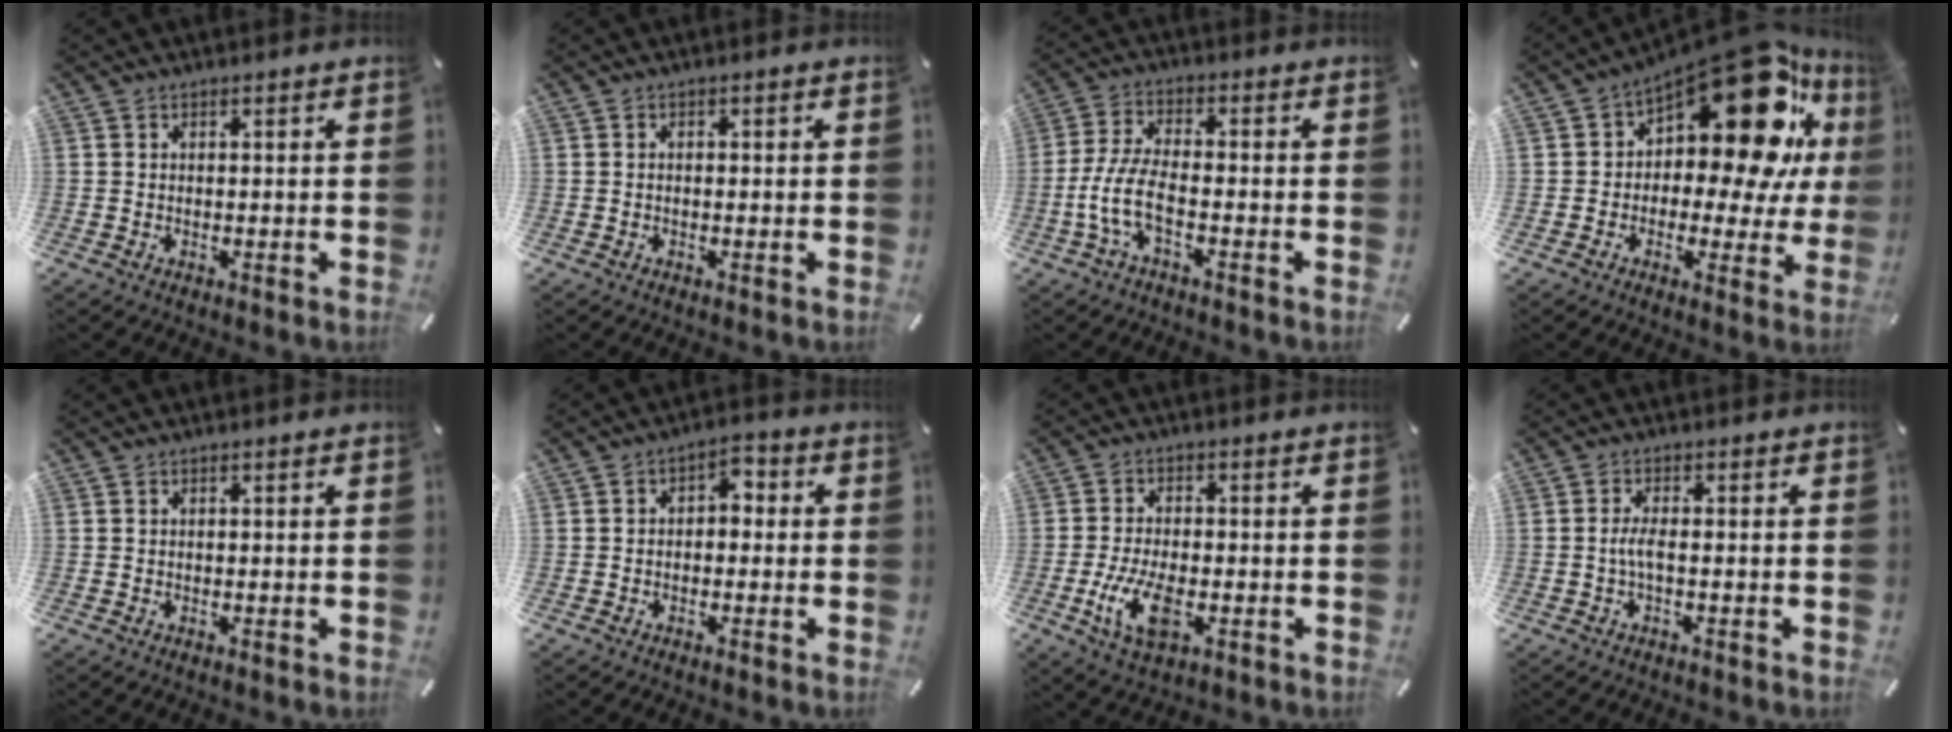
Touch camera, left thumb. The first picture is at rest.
{"total": 0.6, "force": [-0.3, 0.3, 0.5], "torque": [-0.009, 0.000, -0.005]}
{"total": 7.9, "force": [-2.9, 3.1, 6.6], "torque": [-0.157, -0.008, -0.055]}
{"total": 21.7, "force": [9.7, 11.0, 16.0], "torque": [-0.224, -0.079, 0.161]}
{"total": 0.0}
{"total": 3.3, "force": [-1.5, 2.2, 1.9], "torque": [-0.029, 0.015, -0.033]}
{"total": 9.6, "force": [-2.9, 4.7, 7.9], "torque": [-0.176, -0.009, -0.049]}
{"total": 3.3, "force": [-0.5, 0.5, 3.2], "torque": [-0.080, -0.009, -0.017]}